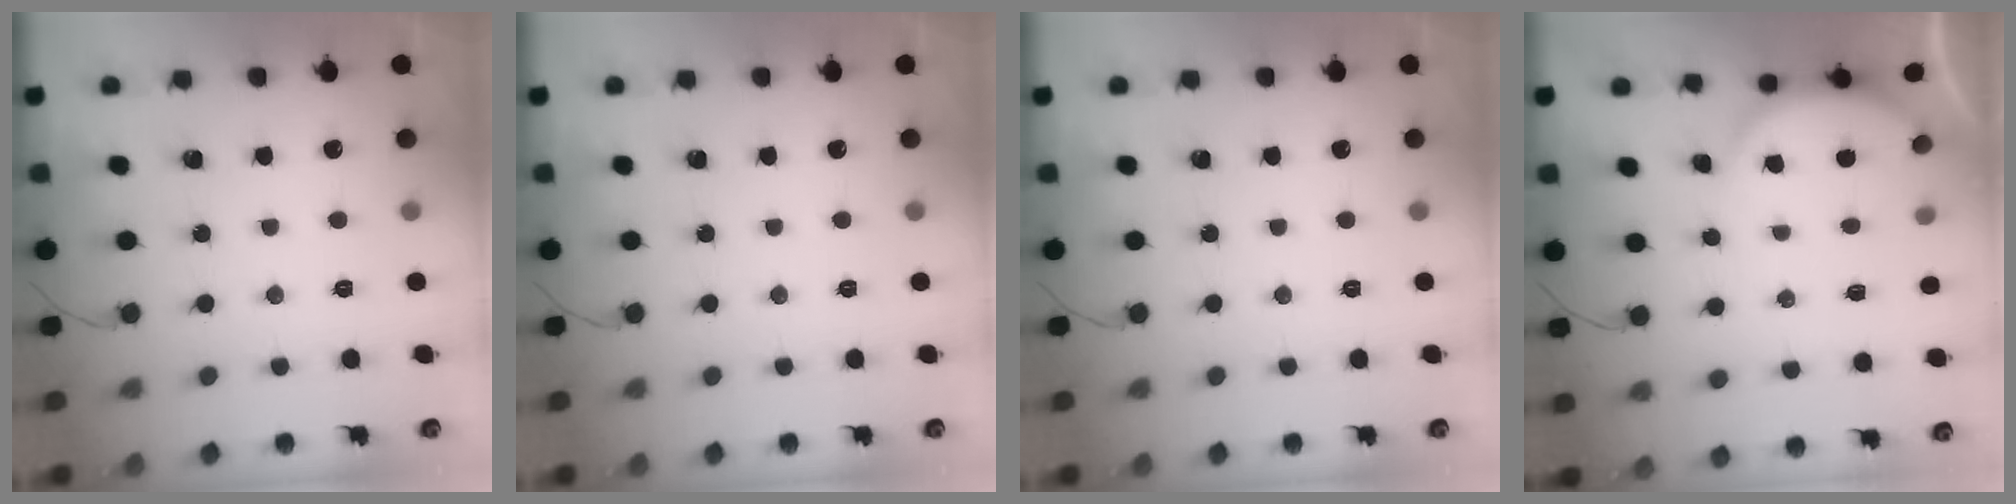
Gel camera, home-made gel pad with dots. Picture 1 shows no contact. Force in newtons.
{"total": 0.0}
{"total": 0.0}
{"total": 2.9, "press": 2.8, "slide": 0.6}